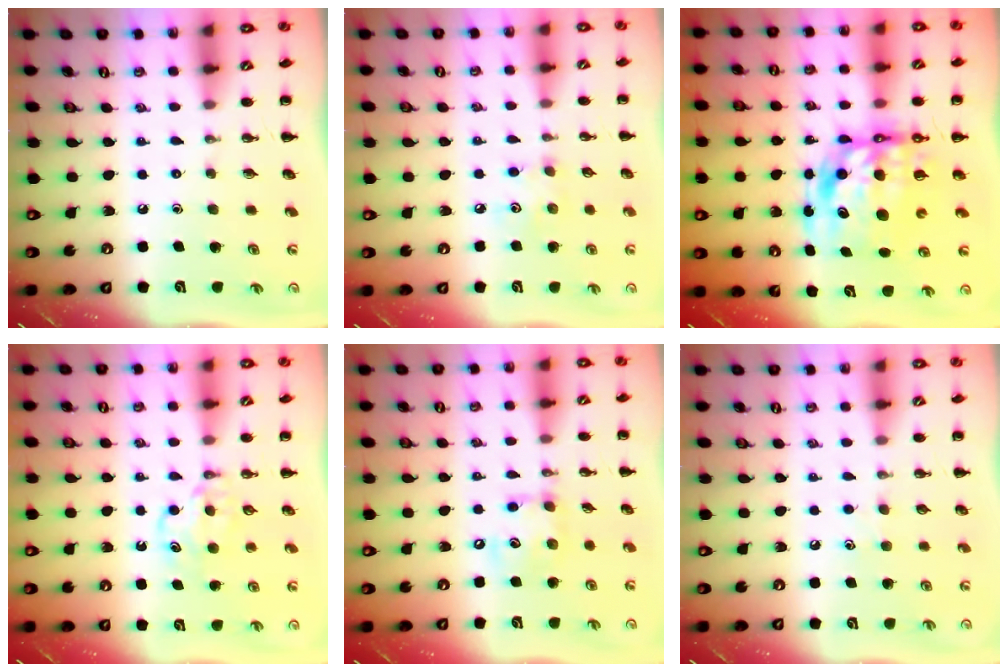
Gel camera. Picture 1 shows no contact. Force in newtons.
{"total": 3.6, "press": 3.6, "slide": 0.7}
{"total": 12.9, "press": 12.4, "slide": 3.5}
{"total": 5.5, "press": 5.3, "slide": 1.7}
{"total": 9.8, "press": 9.8, "slide": 1.2}
{"total": 4.6, "press": 4.4, "slide": 1.4}